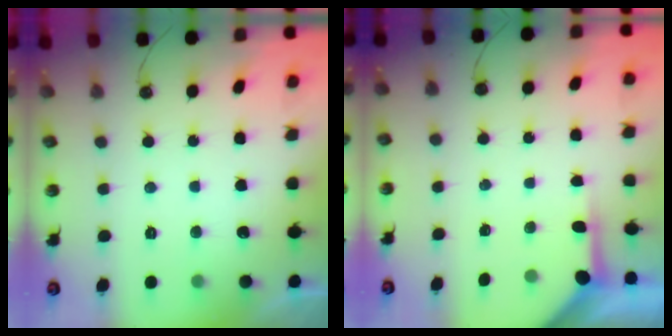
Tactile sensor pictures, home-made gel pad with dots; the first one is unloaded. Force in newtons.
{"total": 3.8, "press": 3.8, "slide": 0.4}